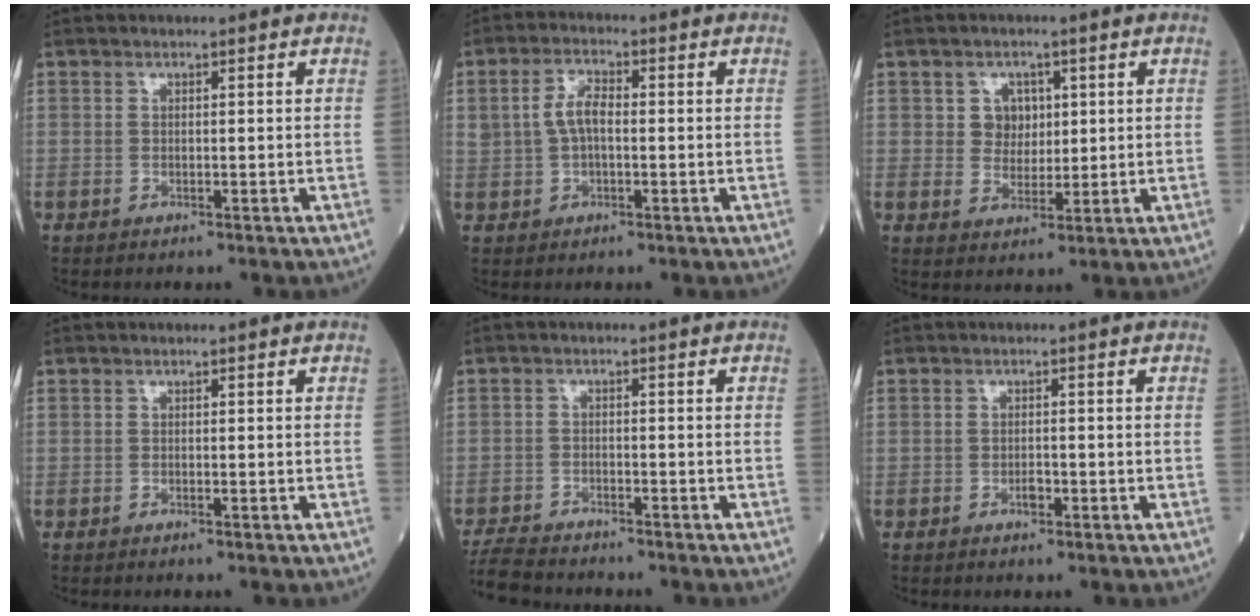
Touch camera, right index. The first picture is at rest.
{"total": 4.5, "force": [0.2, 2.1, 3.9], "torque": [-0.084, 0.015, 0.005]}
{"total": 3.9, "force": [1.2, 3.4, 1.4], "torque": [-0.018, 0.006, 0.019]}
{"total": 0.0}
{"total": 6.2, "force": [-5.9, 1.4, 1.2], "torque": [-0.019, -0.018, -0.107]}
{"total": 1.4, "force": [-0.7, 0.6, 1.1], "torque": [-0.017, 0.002, -0.012]}